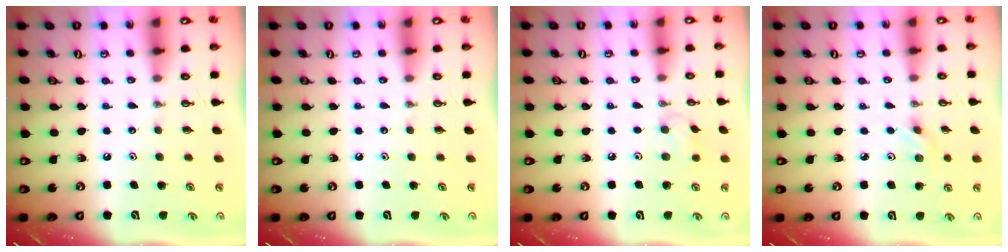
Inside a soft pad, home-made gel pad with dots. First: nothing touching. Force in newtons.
{"total": 0.0}
{"total": 5.8, "press": 5.7, "slide": 1.1}
{"total": 2.9, "press": 2.6, "slide": 1.4}